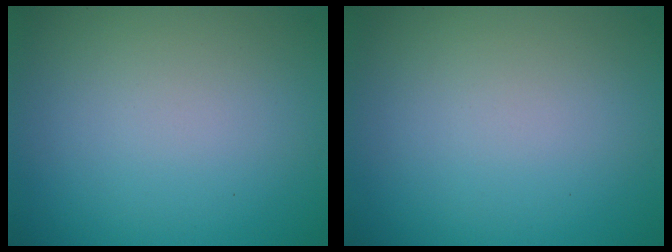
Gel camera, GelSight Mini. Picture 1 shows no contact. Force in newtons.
{"total": 0.0}